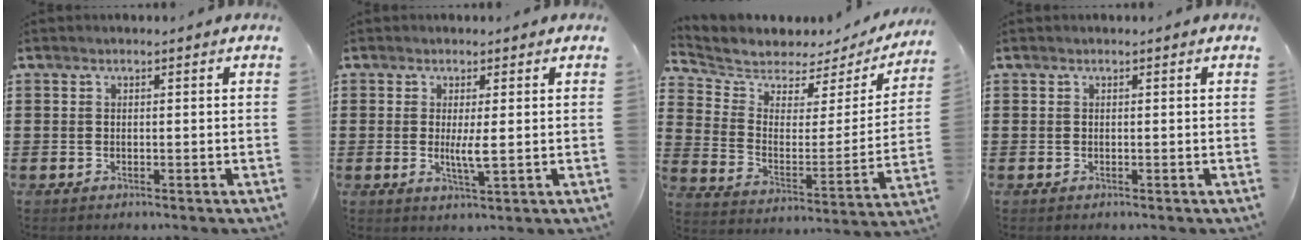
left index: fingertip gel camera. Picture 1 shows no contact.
{"total": 3.3, "force": [0.1, 0.3, 3.3], "torque": [-0.061, -0.006, 0.002]}
{"total": 4.7, "force": [4.3, 1.9, 0.1], "torque": [-0.041, -0.038, 0.070]}
{"total": 0.0}